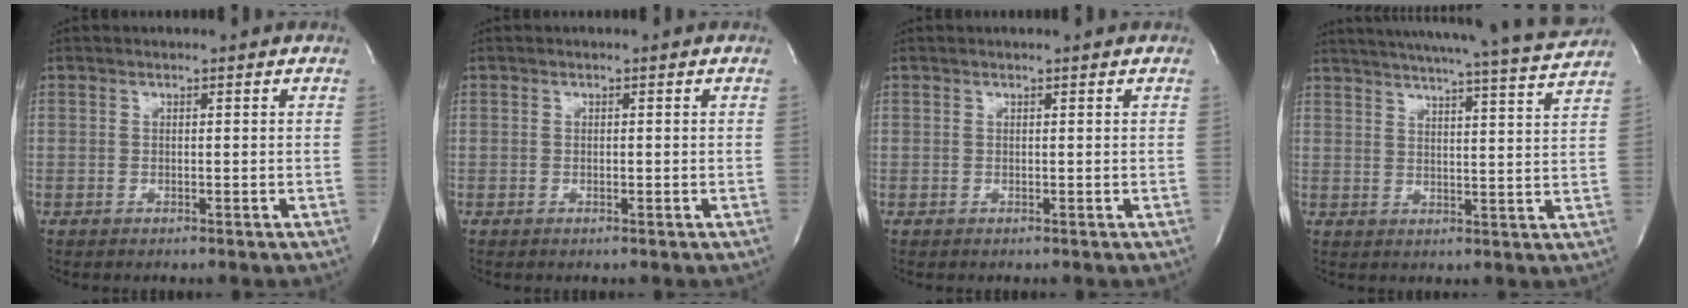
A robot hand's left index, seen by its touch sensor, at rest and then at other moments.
{"total": 0.7, "force": [-0.7, 0.0, 0.1], "torque": [-0.002, -0.005, -0.011]}
{"total": 0.0}
{"total": 20.8, "force": [19.3, -1.2, 7.7], "torque": [-0.124, -0.048, 0.244]}